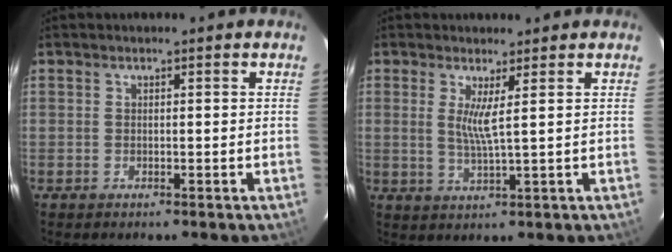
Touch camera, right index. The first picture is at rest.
{"total": 3.7, "force": [1.3, -0.5, 3.5], "torque": [-0.067, -0.012, 0.021]}